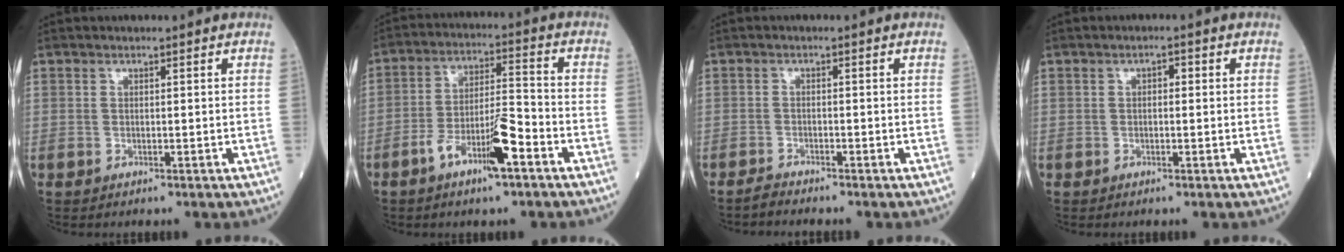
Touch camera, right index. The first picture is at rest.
{"total": 9.3, "force": [-4.9, 1.6, 7.8], "torque": [-0.142, 0.005, -0.085]}
{"total": 1.6, "force": [-1.5, -0.4, 0.0], "torque": [-0.007, -0.007, -0.032]}
{"total": 1.2, "force": [0.1, 0.6, 1.0], "torque": [-0.013, 0.006, 0.000]}